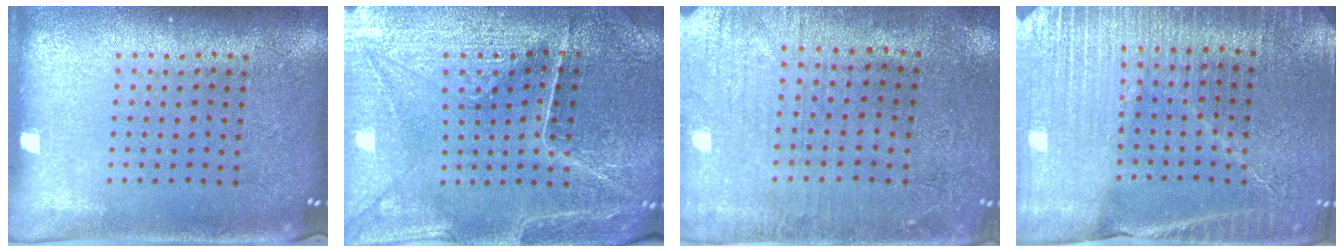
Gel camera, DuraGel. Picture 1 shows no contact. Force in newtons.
{"total": 3.5, "press": 3.5, "slide": 0.2}
{"total": 0.5, "press": 0.3, "slide": 0.5}
{"total": 3.7, "press": 3.5, "slide": 1.0}